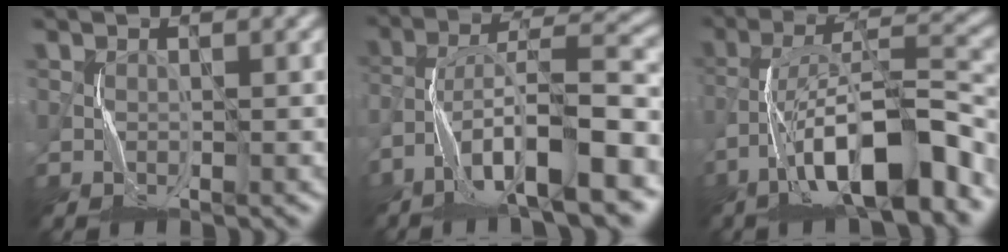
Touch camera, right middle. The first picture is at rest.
{"total": 11.3, "force": [-6.1, 2.9, 9.1], "torque": [-0.154, 0.013, -0.103]}
{"total": 10.6, "force": [-5.8, 2.6, 8.5], "torque": [-0.141, 0.016, -0.099]}